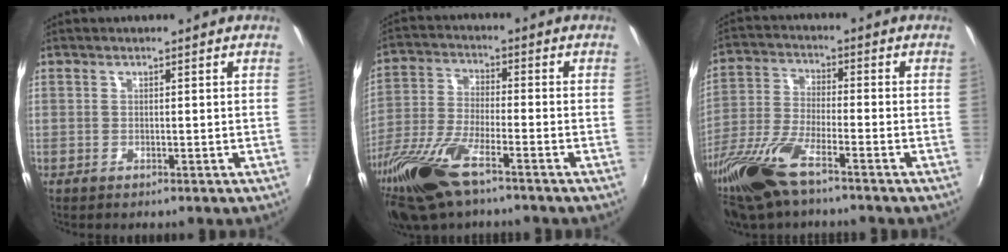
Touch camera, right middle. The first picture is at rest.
{"total": 18.0, "force": [-11.9, 5.3, 12.4], "torque": [-0.271, -0.046, -0.233]}
{"total": 16.0, "force": [-11.1, 4.0, 10.8], "torque": [-0.239, -0.039, -0.221]}